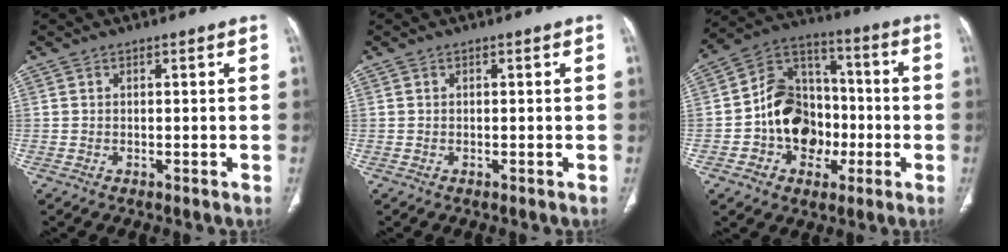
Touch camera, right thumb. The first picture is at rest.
{"total": 0.0}
{"total": 15.6, "force": [-3.0, 12.6, 8.7], "torque": [-0.094, 0.044, -0.053]}